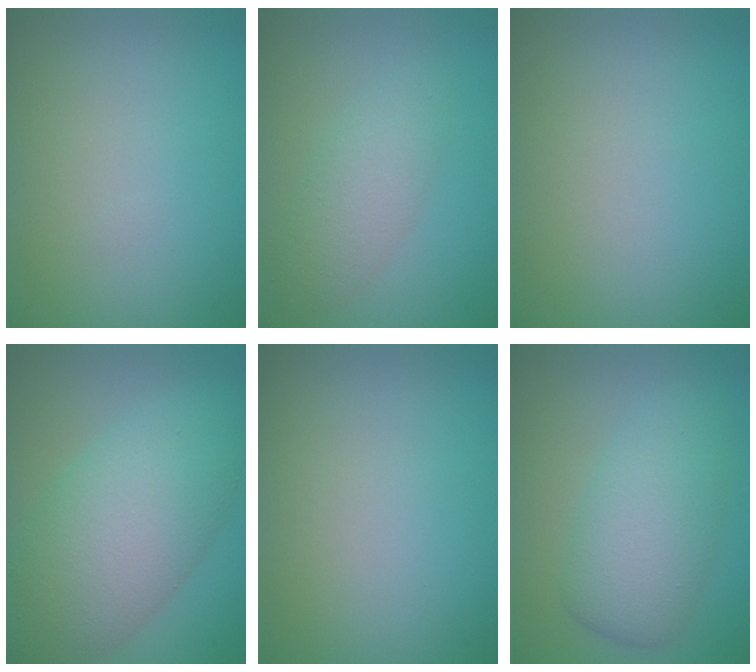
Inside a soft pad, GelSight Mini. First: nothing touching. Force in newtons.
{"total": 2.9, "press": 2.9, "slide": 0.1}
{"total": 0.0}
{"total": 9.1, "press": 9.1, "slide": 0.0}
{"total": 0.0}
{"total": 3.9, "press": 3.8, "slide": 0.4}